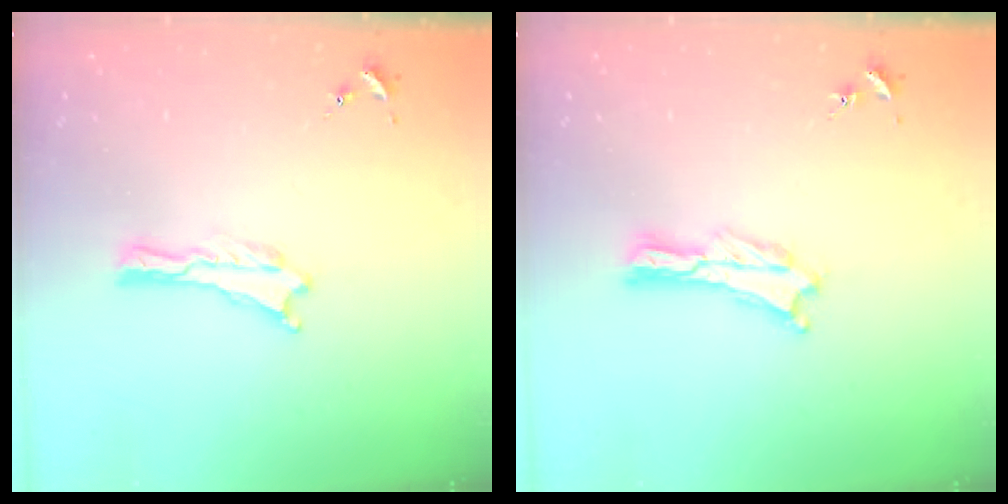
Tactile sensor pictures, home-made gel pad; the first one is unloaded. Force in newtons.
{"total": 0.7, "press": 0.7, "slide": 0.2}